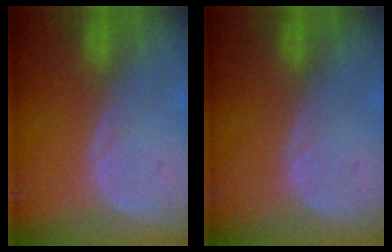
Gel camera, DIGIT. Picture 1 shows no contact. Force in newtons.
{"total": 0.0}